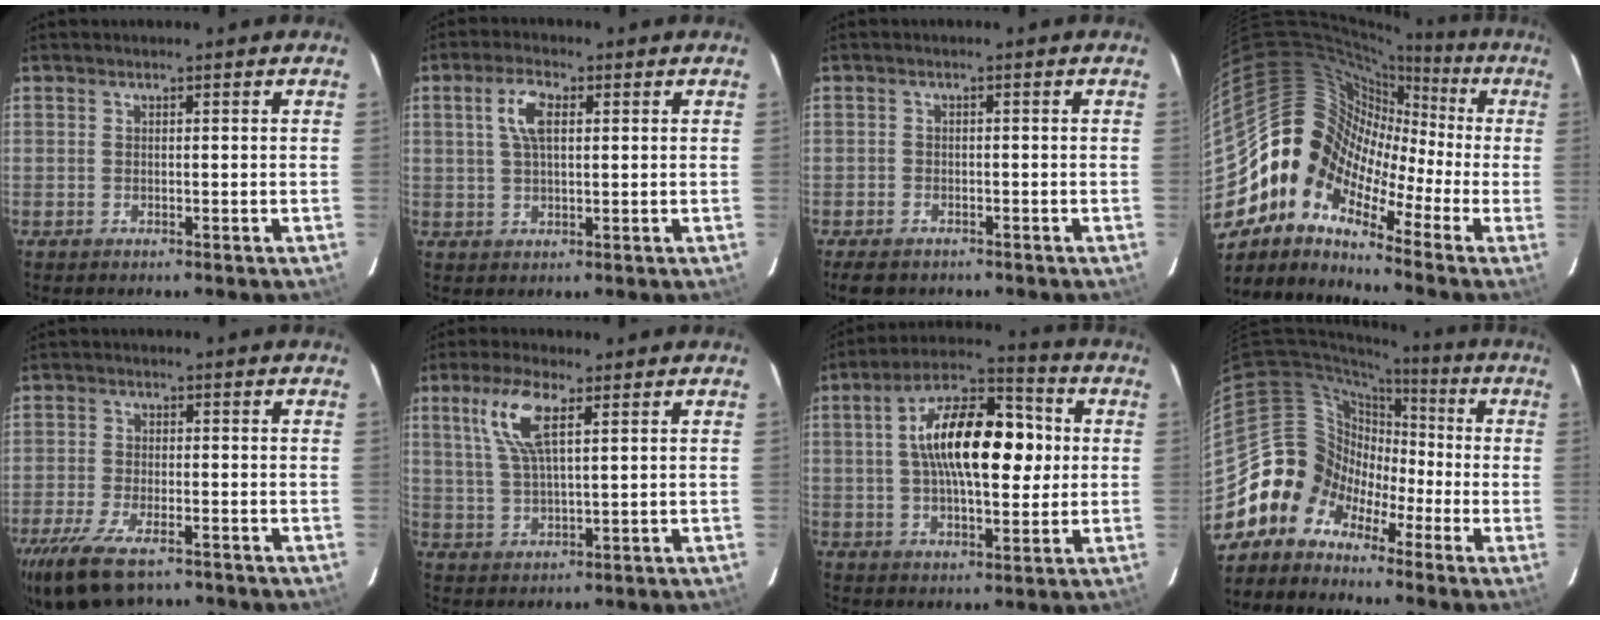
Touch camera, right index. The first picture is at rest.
{"total": 5.3, "force": [1.5, 2.3, 4.5], "torque": [-0.087, 0.012, 0.029]}
{"total": 4.6, "force": [-3.4, 2.6, 1.7], "torque": [-0.049, -0.005, -0.054]}
{"total": 12.7, "force": [-2.7, 10.4, 6.8], "torque": [-0.118, 0.007, -0.087]}
{"total": 12.9, "force": [-8.9, 5.1, 7.9], "torque": [-0.188, -0.037, -0.161]}
{"total": 8.7, "force": [3.7, 2.4, 7.5], "torque": [-0.155, 0.011, 0.076]}
{"total": 17.6, "force": [2.1, 7.9, 15.6], "torque": [-0.264, 0.030, 0.027]}
{"total": 9.6, "force": [-5.2, 8.1, 0.6], "torque": [-0.016, 0.050, -0.119]}